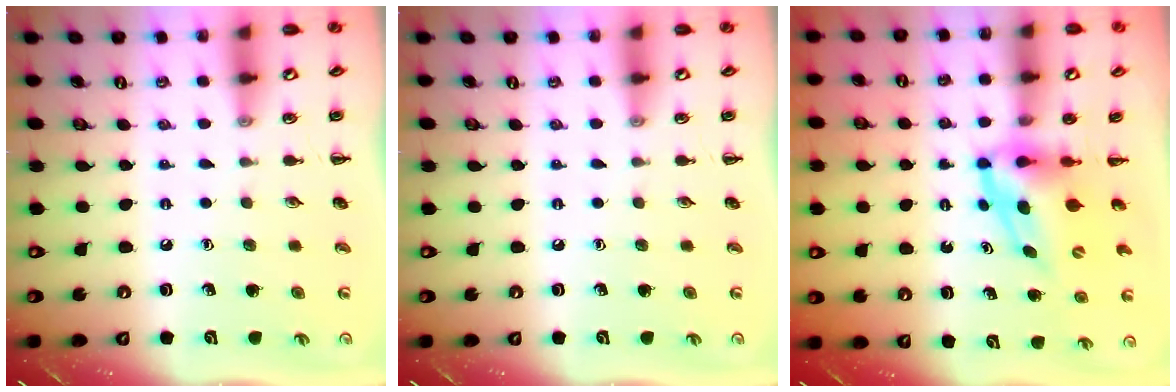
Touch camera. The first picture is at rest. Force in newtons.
{"total": 0.0}
{"total": 5.3, "press": 5.3, "slide": 0.7}